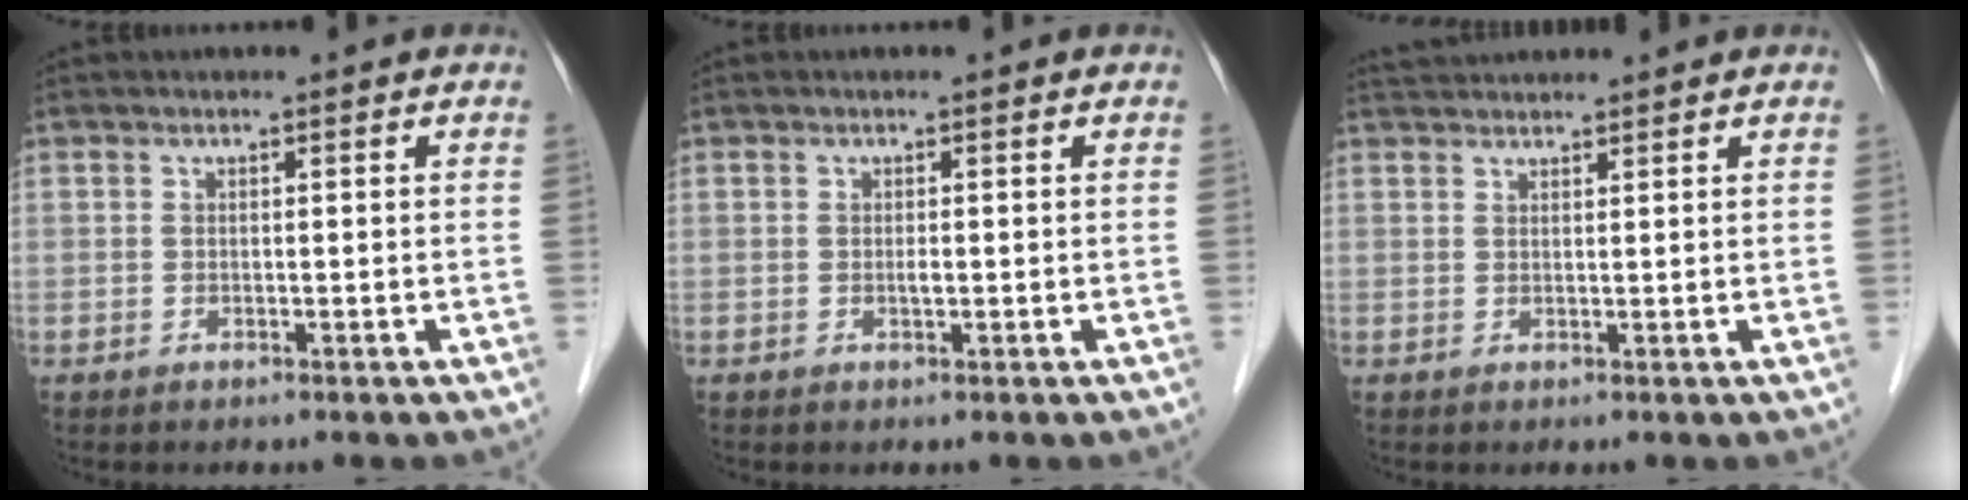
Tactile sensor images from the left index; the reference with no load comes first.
{"total": 0.6, "force": [0.0, 0.2, 0.6], "torque": [-0.012, -0.001, -0.001]}
{"total": 3.9, "force": [3.9, 0.2, 0.8], "torque": [-0.015, 0.038, 0.069]}